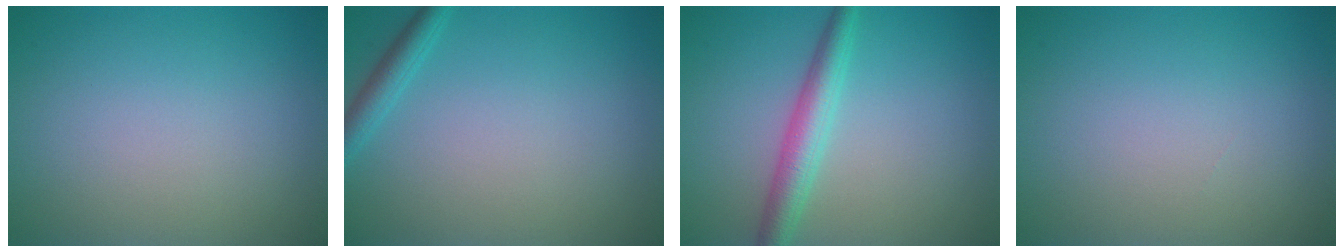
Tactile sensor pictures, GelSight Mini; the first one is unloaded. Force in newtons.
{"total": 1.8, "press": 1.8, "slide": 0.1}
{"total": 3.4, "press": 3.4, "slide": 0.1}
{"total": 0.0}